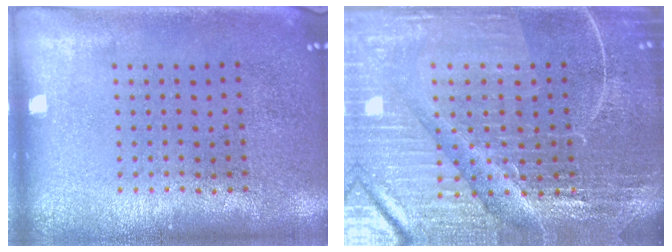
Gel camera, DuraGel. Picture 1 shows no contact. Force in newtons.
{"total": 5.2, "press": 4.9, "slide": 1.6}